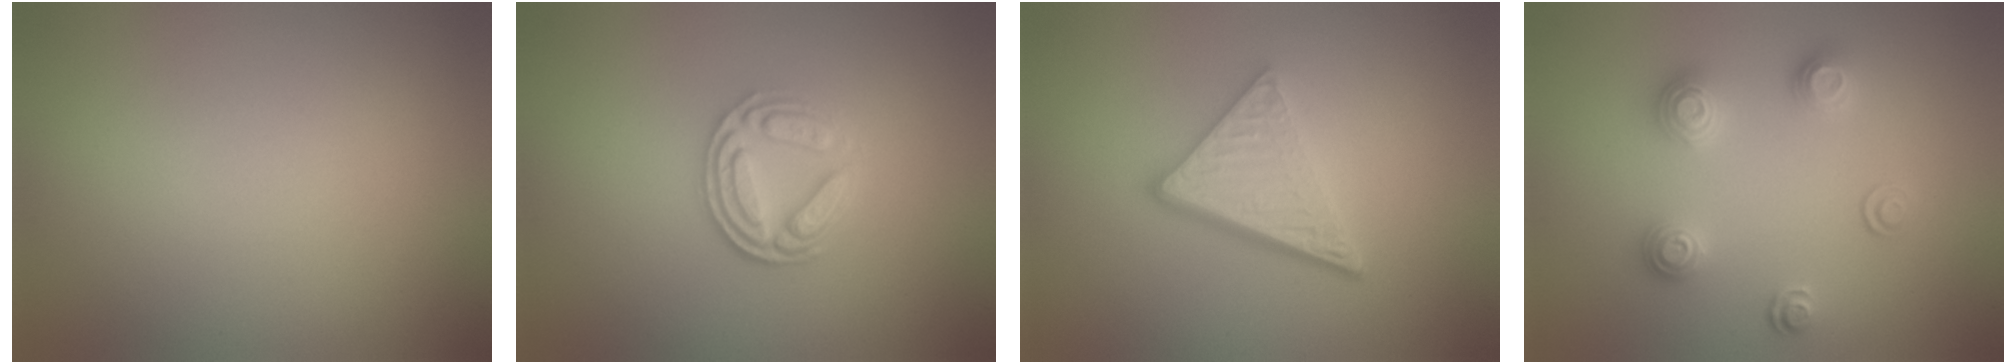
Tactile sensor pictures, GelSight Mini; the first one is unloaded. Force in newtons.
{"total": 3.6, "press": 3.2, "slide": 1.8}
{"total": 4.8, "press": 3.4, "slide": 3.4}
{"total": 3.1, "press": 2.8, "slide": 1.4}